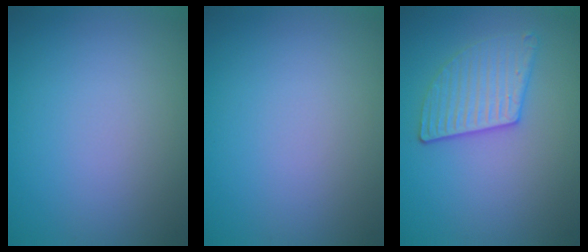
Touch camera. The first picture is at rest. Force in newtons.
{"total": 0.0}
{"total": 3.0, "press": 2.9, "slide": 0.4}